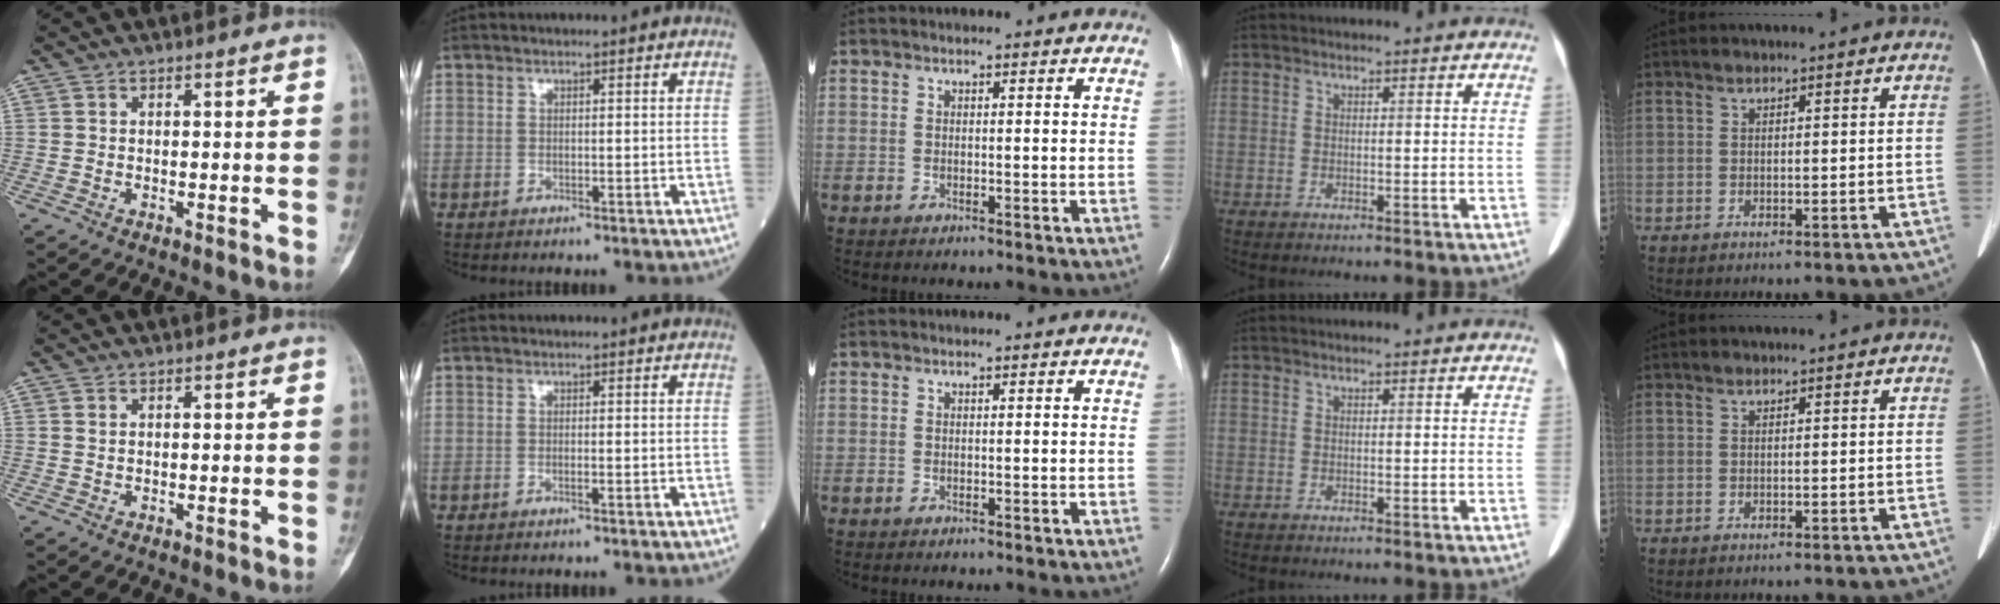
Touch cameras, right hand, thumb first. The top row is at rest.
{"thumb": {"total": 0.6, "force": [0.2, 0.3, 0.4], "torque": [-0.013, 0.004, 0.005]}, "index": {"total": 0.5, "force": [-0.3, 0.0, 0.5], "torque": [-0.011, 0.002, -0.004]}}